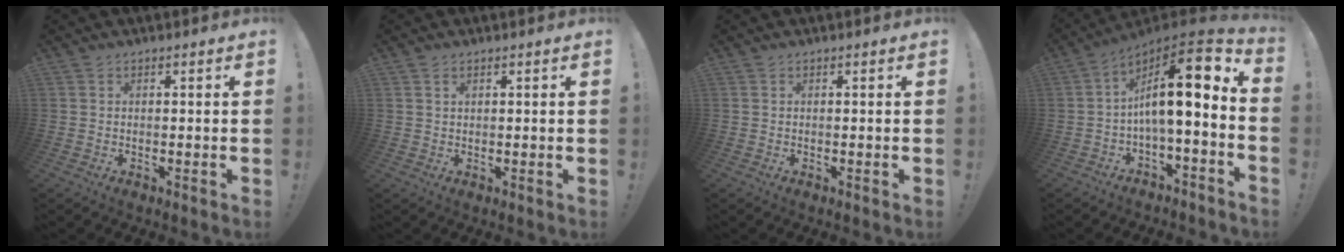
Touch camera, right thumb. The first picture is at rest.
{"total": 1.2, "force": [0.8, 0.7, 0.7], "torque": [-0.012, 0.001, 0.014]}
{"total": 0.0}
{"total": 14.9, "force": [2.7, 3.4, 14.2], "torque": [-0.223, -0.027, 0.040]}